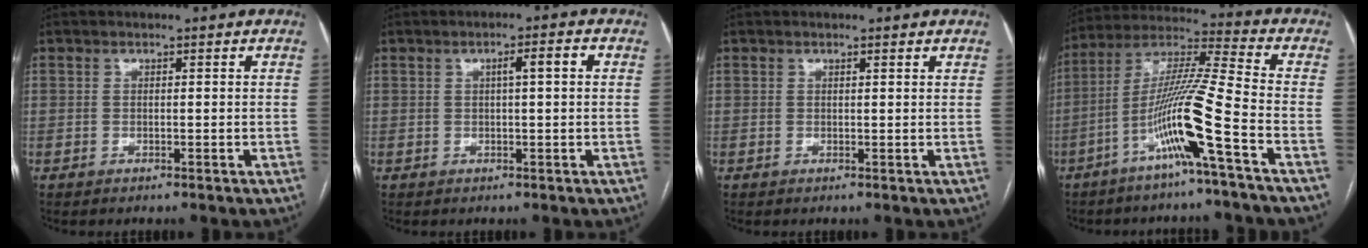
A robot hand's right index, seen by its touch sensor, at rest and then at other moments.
{"total": 2.9, "force": [0.6, 0.2, 2.8], "torque": [-0.047, 0.008, 0.011]}
{"total": 1.1, "force": [1.1, 0.2, 0.3], "torque": [-0.014, 0.002, 0.008]}
{"total": 13.3, "force": [-5.8, -1.9, 11.8], "torque": [-0.230, -0.002, -0.116]}